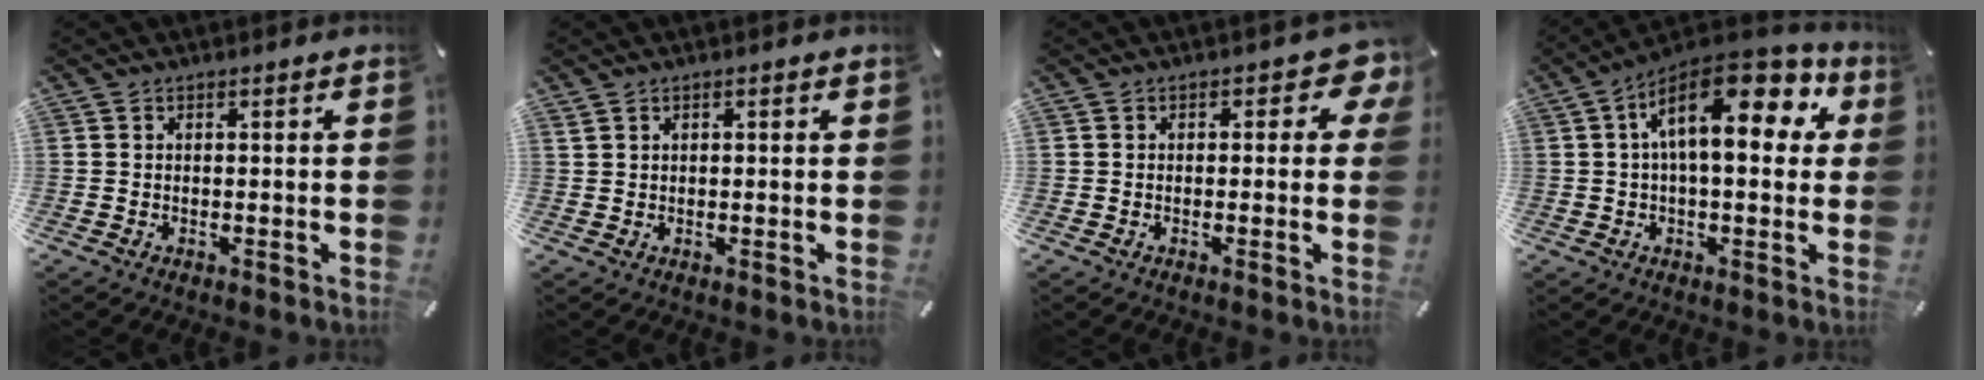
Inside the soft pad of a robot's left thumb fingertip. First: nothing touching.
{"total": 0.9, "force": [0.4, 0.6, 0.5], "torque": [-0.010, 0.001, 0.008]}
{"total": 5.0, "force": [1.3, 2.8, 4.0], "torque": [-0.049, 0.002, 0.016]}
{"total": 17.2, "force": [5.5, 7.9, 14.3], "torque": [-0.234, -0.028, 0.088]}